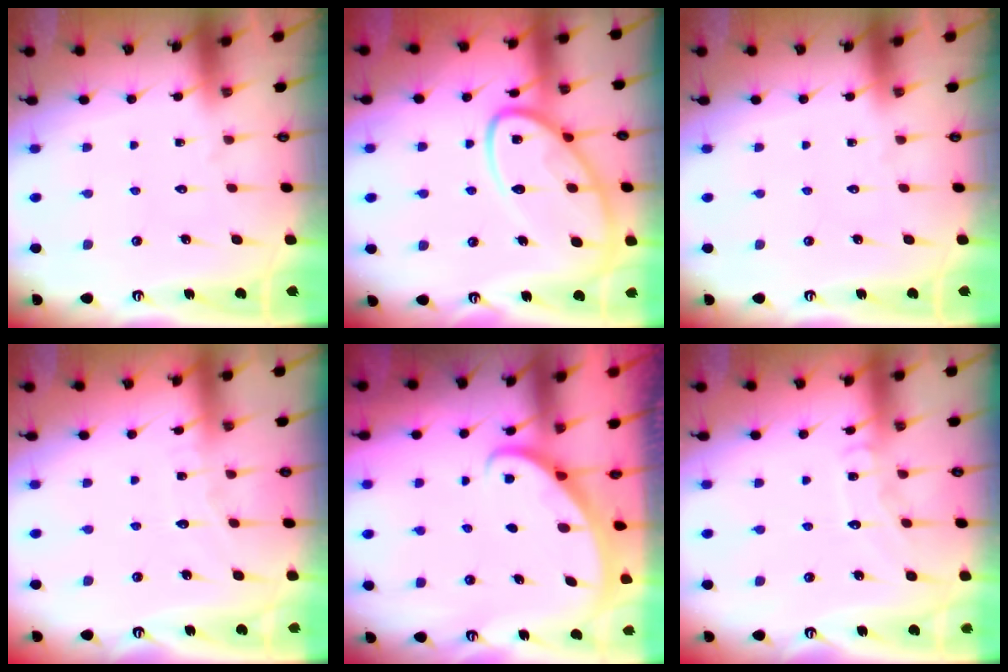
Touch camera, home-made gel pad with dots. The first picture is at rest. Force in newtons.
{"total": 16.2, "press": 16.2, "slide": 1.4}
{"total": 0.0}
{"total": 4.8, "press": 4.7, "slide": 0.6}
{"total": 2.6, "press": 2.6, "slide": 0.1}
{"total": 7.5, "press": 7.5, "slide": 0.6}